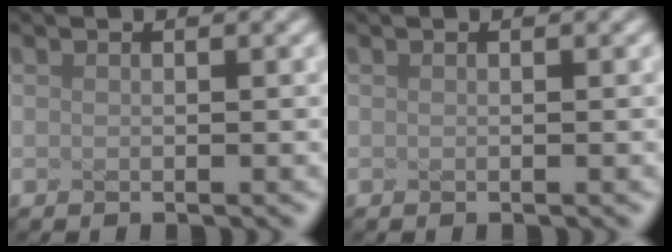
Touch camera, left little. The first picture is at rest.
{"total": 0.0}